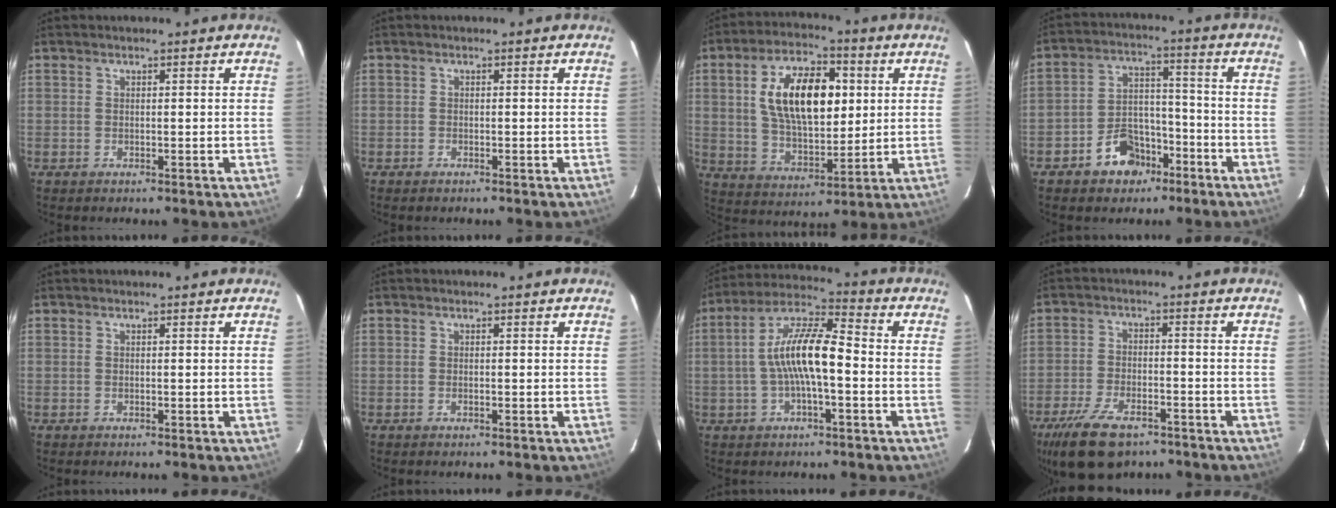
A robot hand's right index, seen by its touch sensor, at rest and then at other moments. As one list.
[{"total": 0.7, "force": [-0.6, 0.3, 0.1], "torque": [-0.004, 0.000, -0.013]}, {"total": 16.3, "force": [3.6, 8.4, 13.5], "torque": [-0.236, 0.019, 0.070]}, {"total": 9.3, "force": [-5.9, 6.1, 3.9], "torque": [-0.077, 0.032, -0.084]}, {"total": 0.0}, {"total": 0.6, "force": [-0.2, 0.2, 0.5], "torque": [-0.011, -0.001, -0.004]}, {"total": 11.6, "force": [-1.6, 3.0, 11.0], "torque": [-0.213, 0.019, -0.031]}, {"total": 13.6, "force": [-9.3, 6.3, 7.7], "torque": [-0.178, -0.020, -0.162]}]